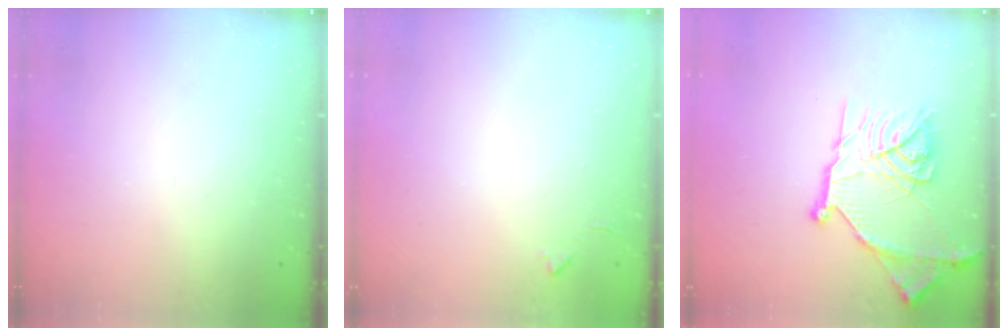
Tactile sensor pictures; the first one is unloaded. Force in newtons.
{"total": 3.7, "press": 3.7, "slide": 0.5}
{"total": 20.3, "press": 20.2, "slide": 1.6}